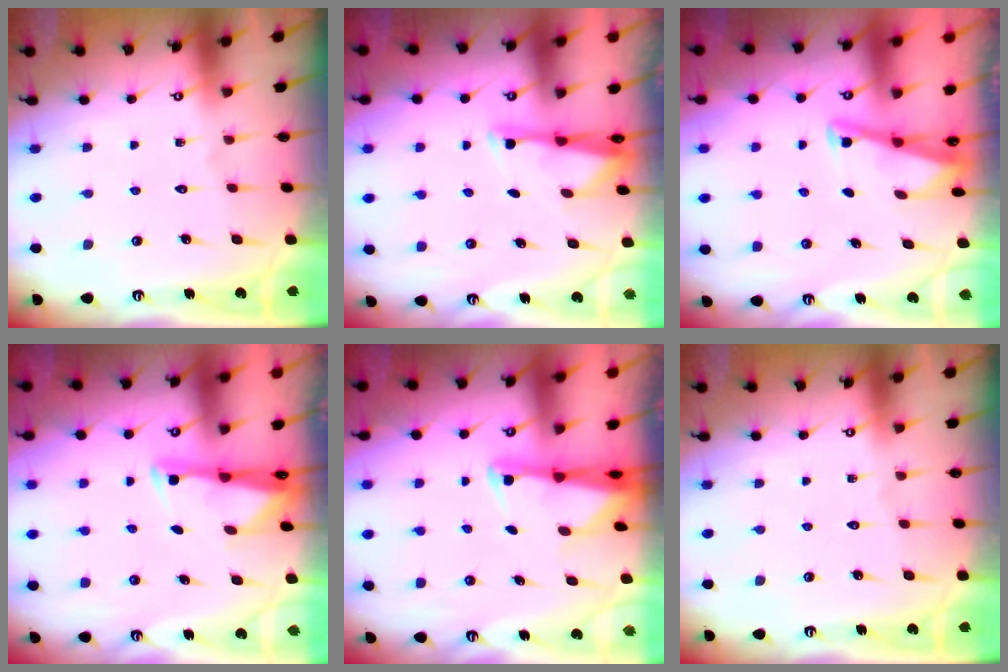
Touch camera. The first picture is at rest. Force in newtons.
{"total": 2.9, "press": 2.9, "slide": 0.6}
{"total": 2.9, "press": 2.8, "slide": 0.3}
{"total": 2.7, "press": 2.7, "slide": 0.4}
{"total": 2.5, "press": 2.5, "slide": 0.5}
{"total": 0.0}